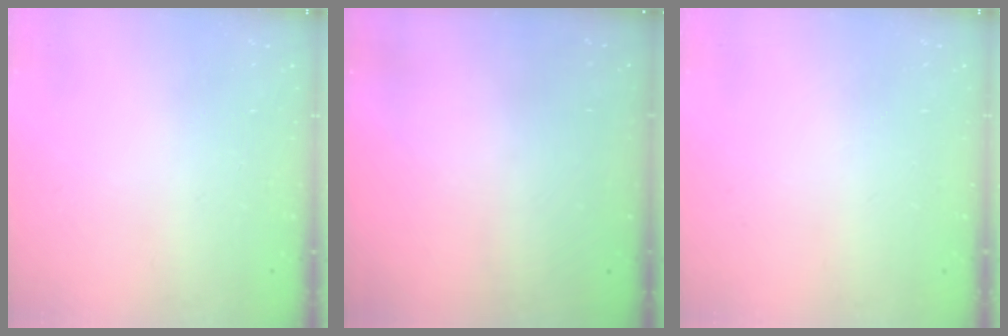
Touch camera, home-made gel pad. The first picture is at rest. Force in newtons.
{"total": 2.9, "press": 2.9, "slide": 0.3}
{"total": 0.0}